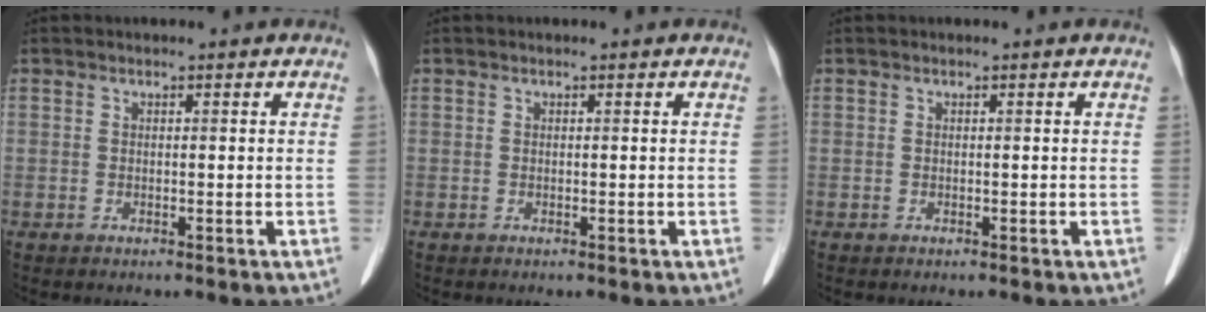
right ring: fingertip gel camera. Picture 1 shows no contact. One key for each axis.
{"total": 0.0}
{"total": 0.0}